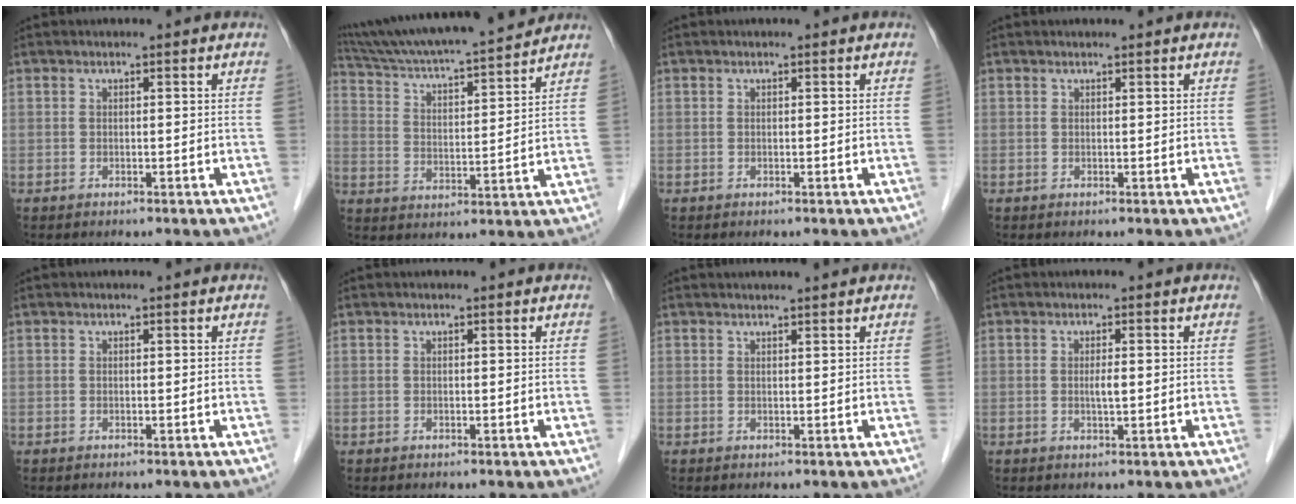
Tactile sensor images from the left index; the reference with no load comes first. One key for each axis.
{"total": 18.6, "fx": 17.1, "fy": 0.4, "fz": 7.5, "tx": -0.136, "ty": 0.009, "tz": 0.271}
{"total": 0.0}
{"total": 0.7, "fx": 0.6, "fy": 0.0, "fz": 0.3, "tx": -0.008, "ty": 0.004, "tz": 0.010}
{"total": 0.0}
{"total": 0.0}
{"total": 2.5, "fx": 2.4, "fy": -0.1, "fz": 0.7, "tx": -0.009, "ty": 0.011, "tz": 0.032}
{"total": 1.5, "fx": 0.0, "fy": 0.2, "fz": 1.5, "tx": -0.029, "ty": -0.001, "tz": 0.001}